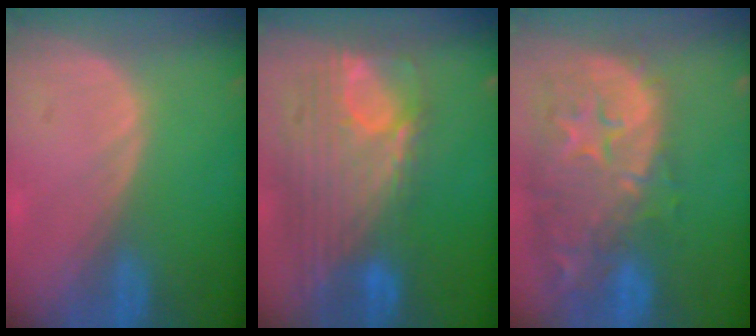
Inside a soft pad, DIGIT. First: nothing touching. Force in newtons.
{"total": 12.3, "press": 10.3, "slide": 6.6}
{"total": 14.9, "press": 12.0, "slide": 8.9}